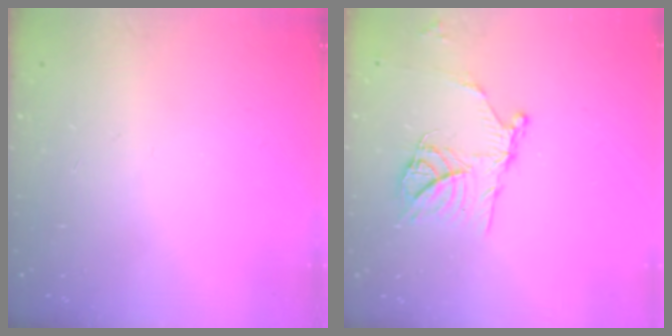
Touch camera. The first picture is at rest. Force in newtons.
{"total": 13.6, "press": 13.5, "slide": 1.3}